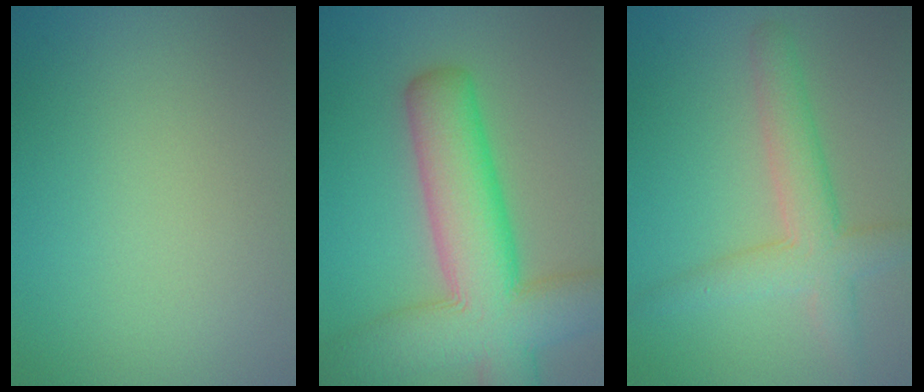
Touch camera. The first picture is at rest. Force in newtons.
{"total": 11.5, "press": 11.5, "slide": 0.5}
{"total": 4.7, "press": 4.7, "slide": 0.2}